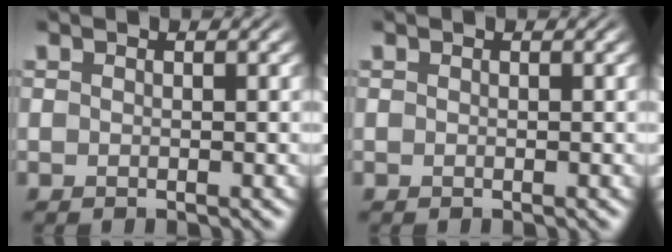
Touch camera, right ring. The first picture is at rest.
{"total": 0.0}